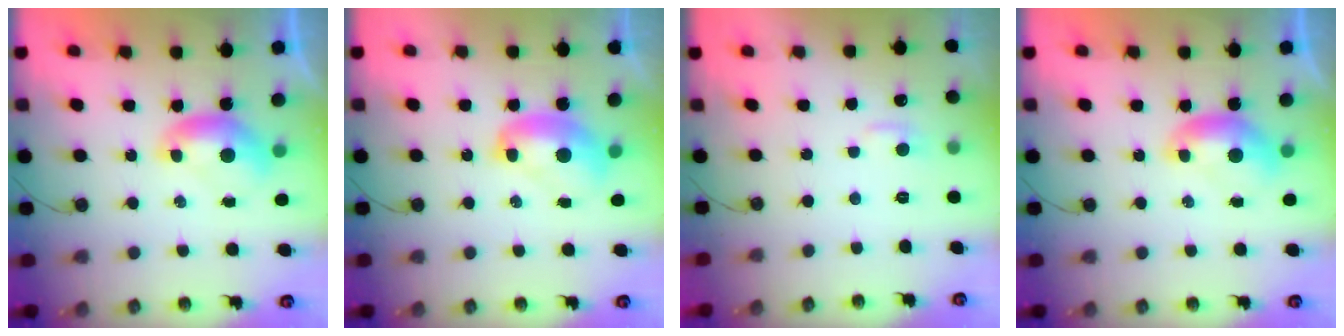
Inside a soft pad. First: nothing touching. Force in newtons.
{"total": 2.6, "press": 2.6, "slide": 0.3}
{"total": 1.8, "press": 1.7, "slide": 0.6}
{"total": 0.0}